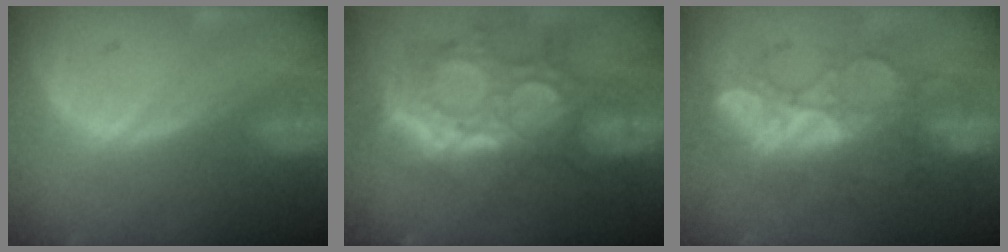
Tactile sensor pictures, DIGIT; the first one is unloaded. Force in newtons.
{"total": 12.1, "press": 10.8, "slide": 5.5}
{"total": 9.0, "press": 8.6, "slide": 2.6}